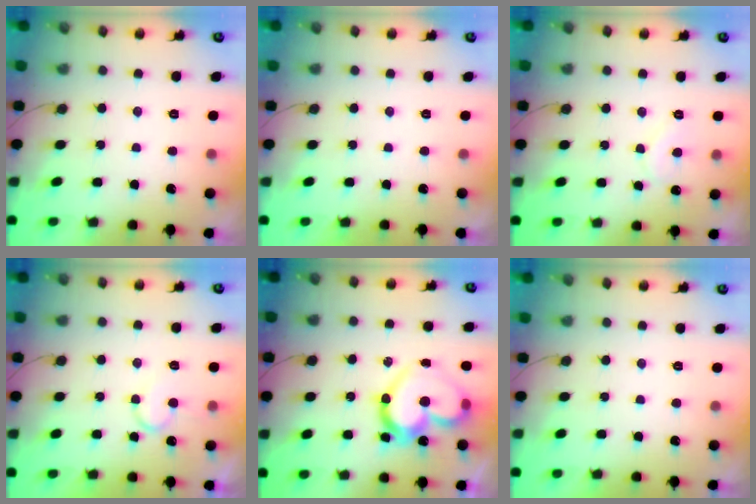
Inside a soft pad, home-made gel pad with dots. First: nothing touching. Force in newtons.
{"total": 1.9, "press": 1.9, "slide": 0.0}
{"total": 4.9, "press": 4.9, "slide": 0.4}
{"total": 7.6, "press": 7.5, "slide": 0.8}
{"total": 18.4, "press": 18.3, "slide": 1.7}
{"total": 1.8, "press": 1.8, "slide": 0.0}